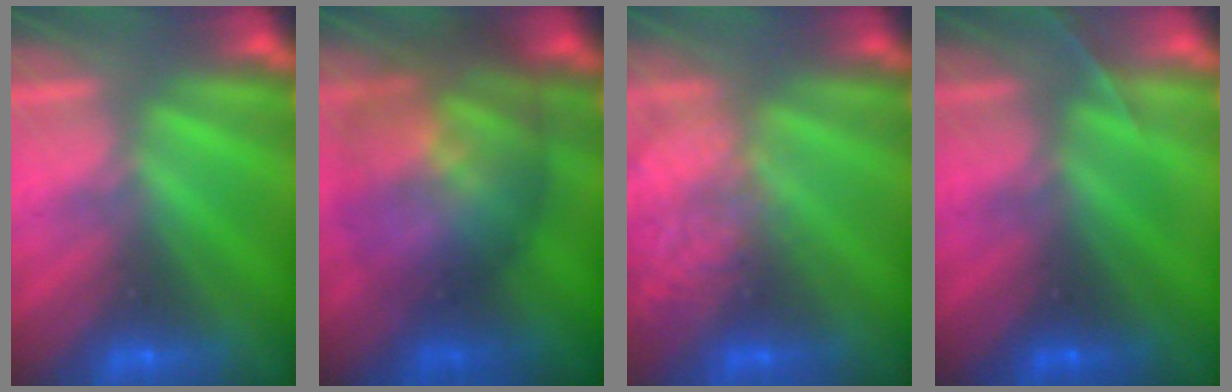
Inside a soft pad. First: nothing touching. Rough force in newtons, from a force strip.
{"total": 9.3}
{"total": 2.1}
{"total": 1.4}